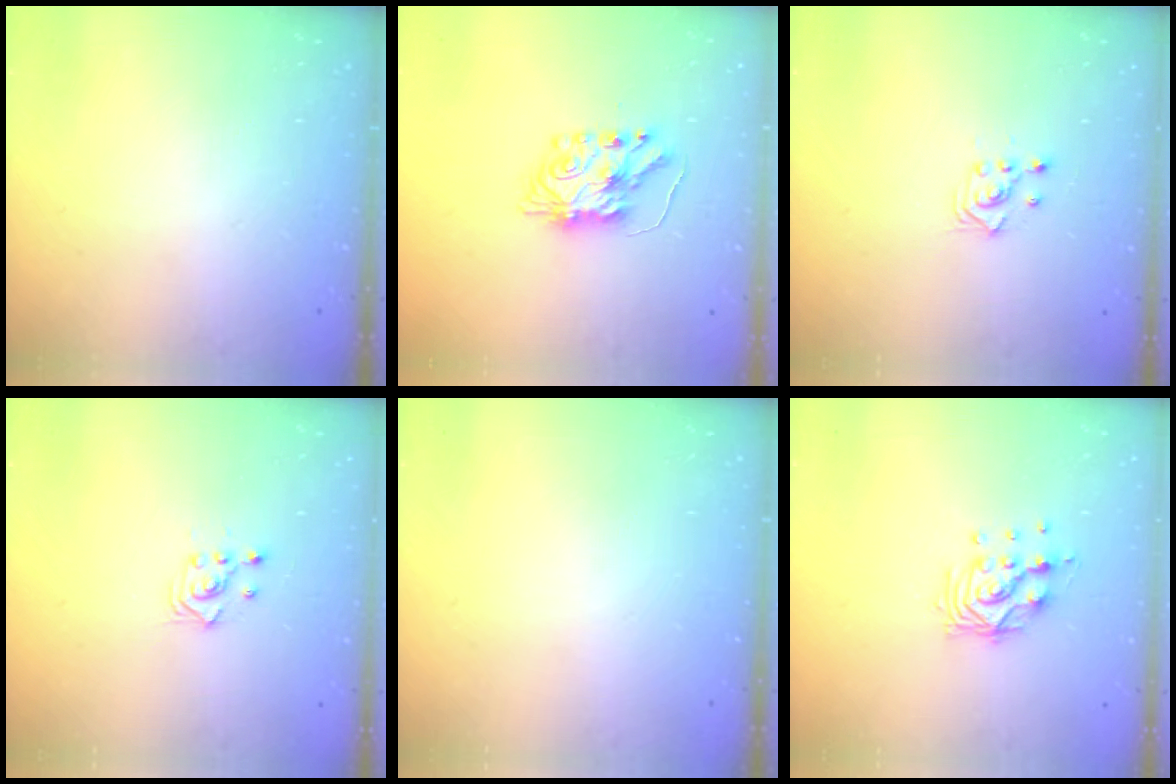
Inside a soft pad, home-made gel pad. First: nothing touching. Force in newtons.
{"total": 7.8, "press": 7.7, "slide": 0.6}
{"total": 2.9, "press": 2.9, "slide": 0.2}
{"total": 2.9, "press": 2.9, "slide": 0.2}
{"total": 0.0}
{"total": 9.8, "press": 9.8, "slide": 0.7}